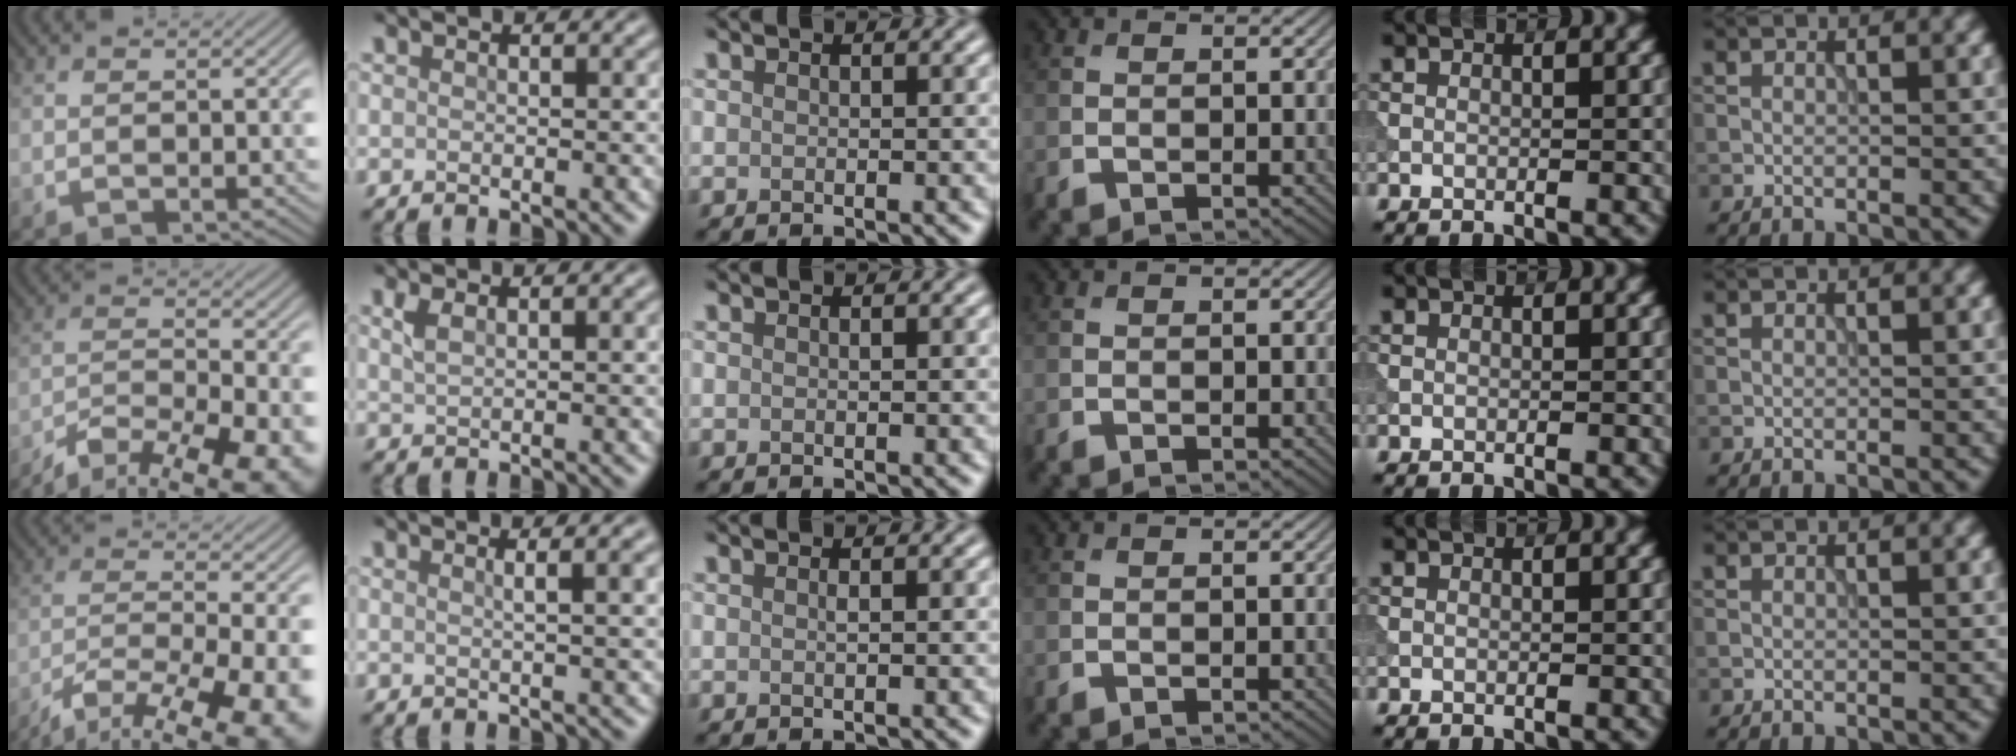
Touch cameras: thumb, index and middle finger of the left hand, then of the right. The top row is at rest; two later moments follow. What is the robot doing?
{"motion": "extract", "object": "tissue"}